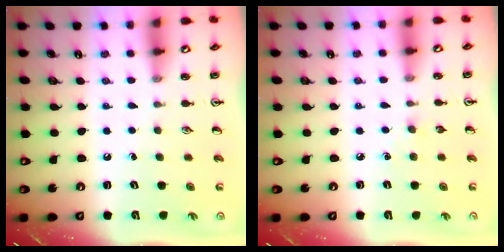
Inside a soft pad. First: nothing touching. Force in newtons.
{"total": 2.9, "press": 2.9, "slide": 0.4}